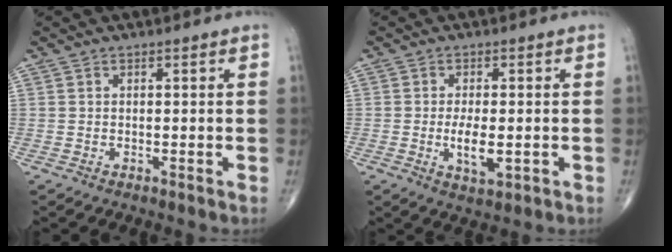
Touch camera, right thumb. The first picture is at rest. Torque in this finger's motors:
{"motor_torque": [2.95, 2.06, 1.73, -1.02, 0.48]}